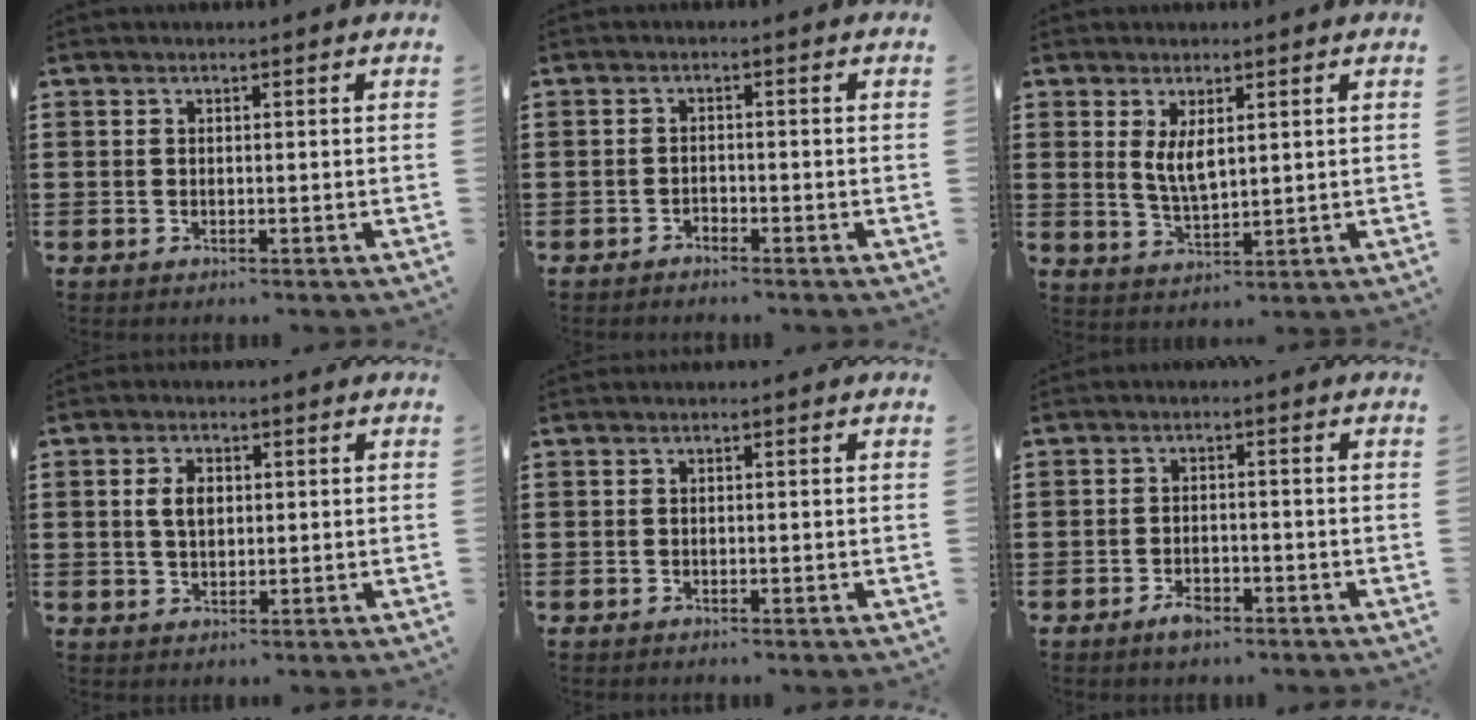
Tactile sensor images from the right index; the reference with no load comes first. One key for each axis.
{"total": 1.3, "fx": -1.3, "fy": 0.1, "fz": 0.1, "tx": -0.006, "ty": 0.000, "tz": -0.027}
{"total": 4.1, "fx": 1.3, "fy": 1.6, "fz": 3.5, "tx": -0.071, "ty": 0.003, "tz": 0.023}
{"total": 3.5, "fx": 0.5, "fy": 2.1, "fz": 2.8, "tx": -0.058, "ty": 0.012, "tz": 0.008}
{"total": 0.0}
{"total": 2.7, "fx": -1.7, "fy": 1.2, "fz": 1.7, "tx": -0.030, "ty": 0.003, "tz": -0.031}